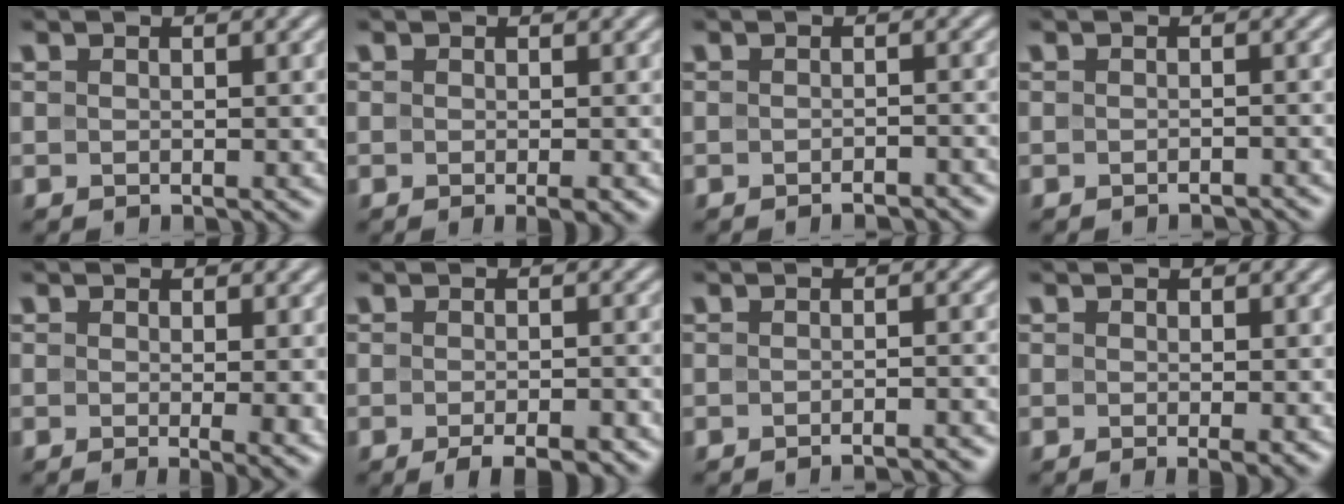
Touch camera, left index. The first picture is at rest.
{"total": 1.4, "force": [-0.4, 0.2, 1.3], "torque": [-0.017, -0.006, -0.007]}
{"total": 1.8, "force": [-1.4, 0.4, 0.9], "torque": [-0.009, 0.003, -0.018]}
{"total": 1.2, "force": [-1.1, 0.2, 0.4], "torque": [-0.003, 0.001, -0.015]}
{"total": 3.8, "force": [-0.1, 1.0, 3.6], "torque": [-0.046, -0.014, 0.000]}
{"total": 3.8, "force": [-2.4, 1.1, 2.8], "torque": [-0.041, -0.001, -0.033]}
{"total": 2.6, "force": [-2.2, 0.4, 1.3], "torque": [-0.006, 0.008, -0.030]}
{"total": 1.2, "force": [-0.1, 0.1, 1.2], "torque": [-0.017, -0.009, -0.004]}